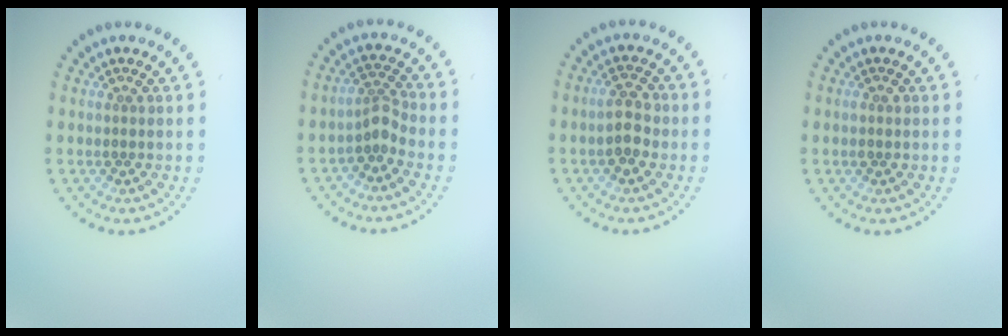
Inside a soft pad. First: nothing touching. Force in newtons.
{"total": 2.0, "press": 1.3, "slide": 1.5}
{"total": 2.6, "press": 2.6, "slide": 0.2}
{"total": 1.0, "press": 1.0, "slide": 0.2}